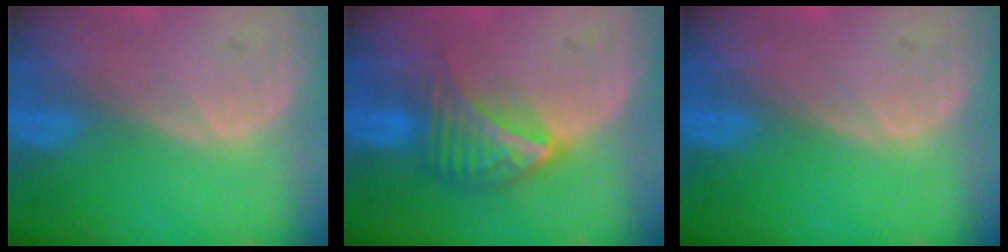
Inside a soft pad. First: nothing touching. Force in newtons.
{"total": 7.1, "press": 6.2, "slide": 3.4}
{"total": 0.0}